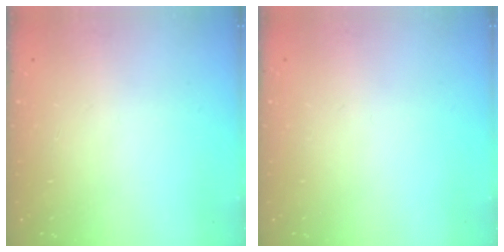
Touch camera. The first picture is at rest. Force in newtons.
{"total": 0.0}